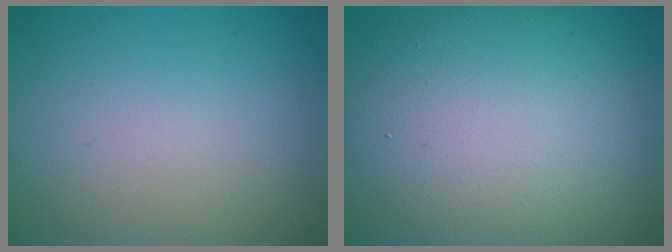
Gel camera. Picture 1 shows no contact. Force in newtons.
{"total": 16.1, "press": 16.1, "slide": 0.9}